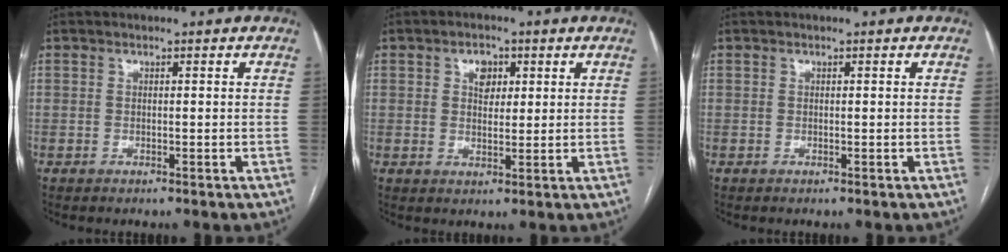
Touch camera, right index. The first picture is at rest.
{"total": 3.9, "force": [1.5, 2.5, 2.6], "torque": [-0.040, 0.005, 0.026]}
{"total": 0.0}